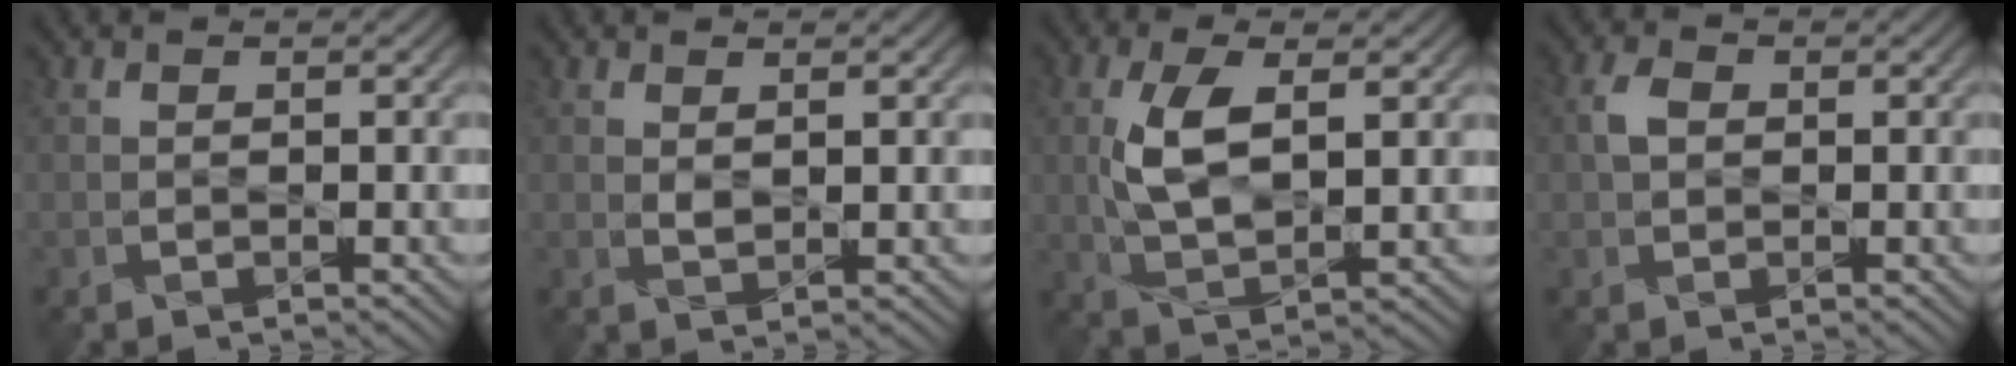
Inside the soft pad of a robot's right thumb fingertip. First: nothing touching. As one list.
[{"total": 1.1, "force": [0.8, 0.3, 0.6], "torque": [-0.018, -0.001, 0.017]}, {"total": 7.3, "force": [1.4, 3.1, 6.5], "torque": [-0.147, 0.001, 0.026]}, {"total": 2.4, "force": [0.3, 1.7, 1.6], "torque": [-0.035, 0.003, 0.001]}]